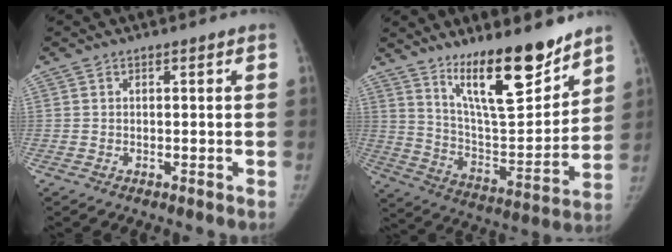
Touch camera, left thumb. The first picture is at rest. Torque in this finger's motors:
{"motor_torque": [0.37, 0.17, 1.42, -1.35, 0.21]}